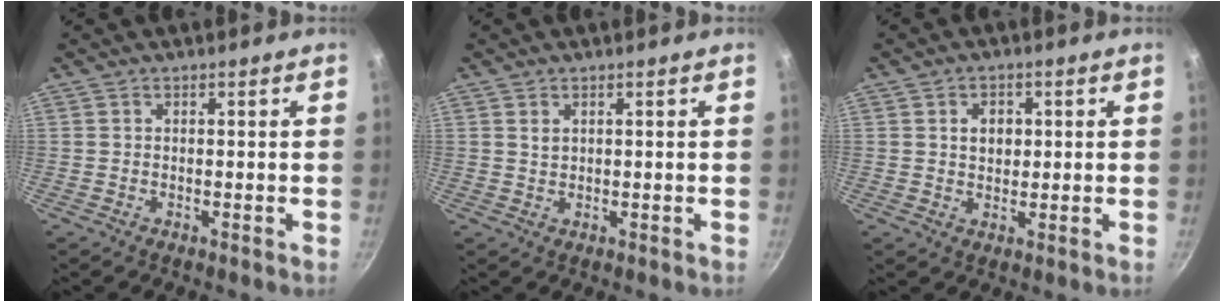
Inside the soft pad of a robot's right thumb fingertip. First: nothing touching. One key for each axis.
{"total": 1.4, "fx": 0.6, "fy": 0.9, "fz": 0.8, "tx": -0.012, "ty": 0.000, "tz": 0.013}
{"total": 4.0, "fx": 0.8, "fy": 3.2, "fz": 2.3, "tx": -0.018, "ty": -0.001, "tz": 0.012}